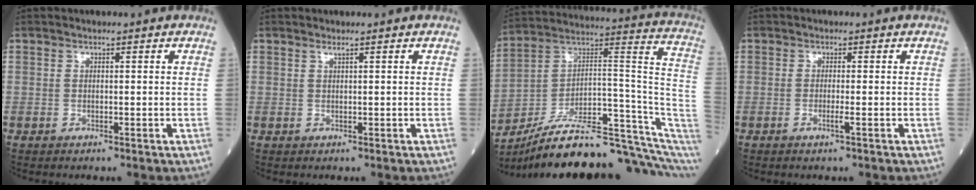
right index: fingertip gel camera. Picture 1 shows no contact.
{"total": 0.5, "force": [0.4, -0.1, 0.3], "torque": [-0.015, -0.004, 0.012]}
{"total": 23.3, "force": [-18.2, 3.5, 14.2], "torque": [-0.158, 0.052, -0.281]}
{"total": 1.2, "force": [-0.5, -0.2, 1.1], "torque": [-0.023, -0.001, -0.008]}